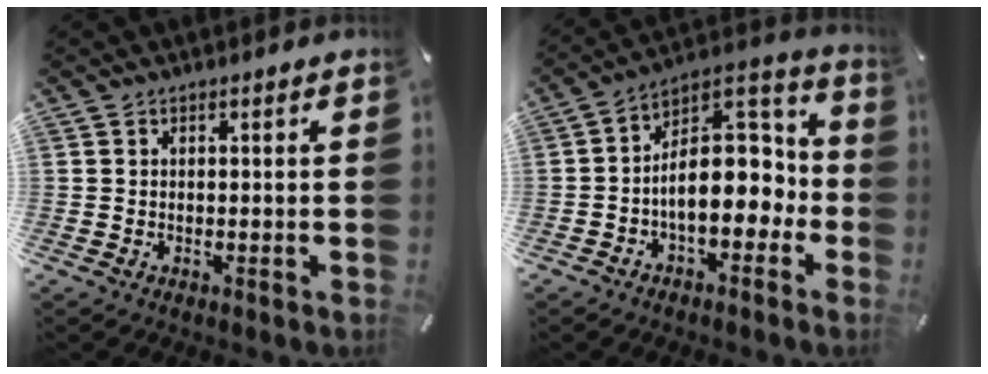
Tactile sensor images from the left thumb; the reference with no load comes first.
{"total": 16.2, "force": [-1.5, 10.4, 12.4], "torque": [-0.169, -0.007, -0.022]}